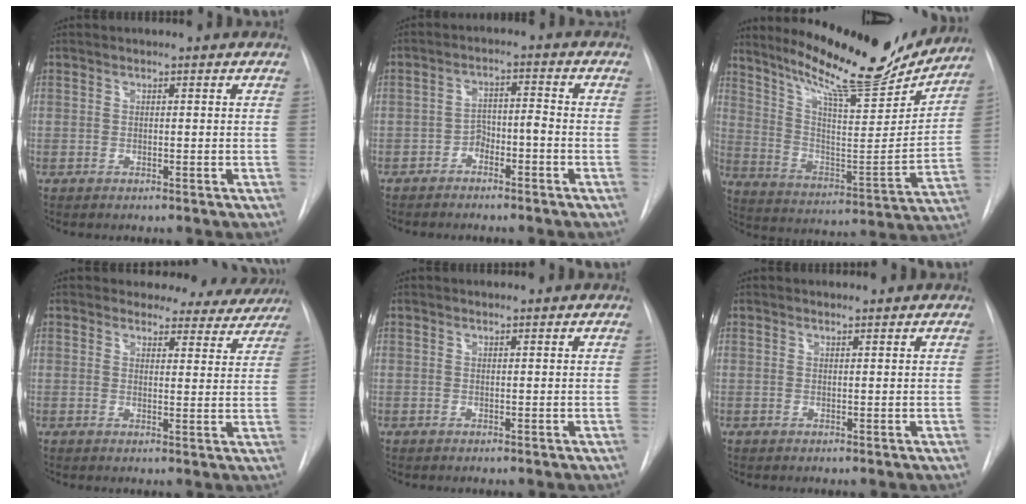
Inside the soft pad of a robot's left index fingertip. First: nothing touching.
{"total": 3.6, "force": [-2.4, 1.4, 2.3], "torque": [-0.037, 0.018, -0.039]}
{"total": 21.4, "force": [19.0, 2.8, 9.5], "torque": [-0.160, -0.046, 0.289]}
{"total": 9.4, "force": [8.8, 3.4, 0.3], "torque": [0.029, -0.017, 0.079]}
{"total": 0.5, "force": [0.5, 0.0, 0.0], "torque": [-0.003, 0.007, 0.010]}
{"total": 1.1, "force": [1.1, 0.1, 0.1], "torque": [-0.006, 0.011, 0.021]}